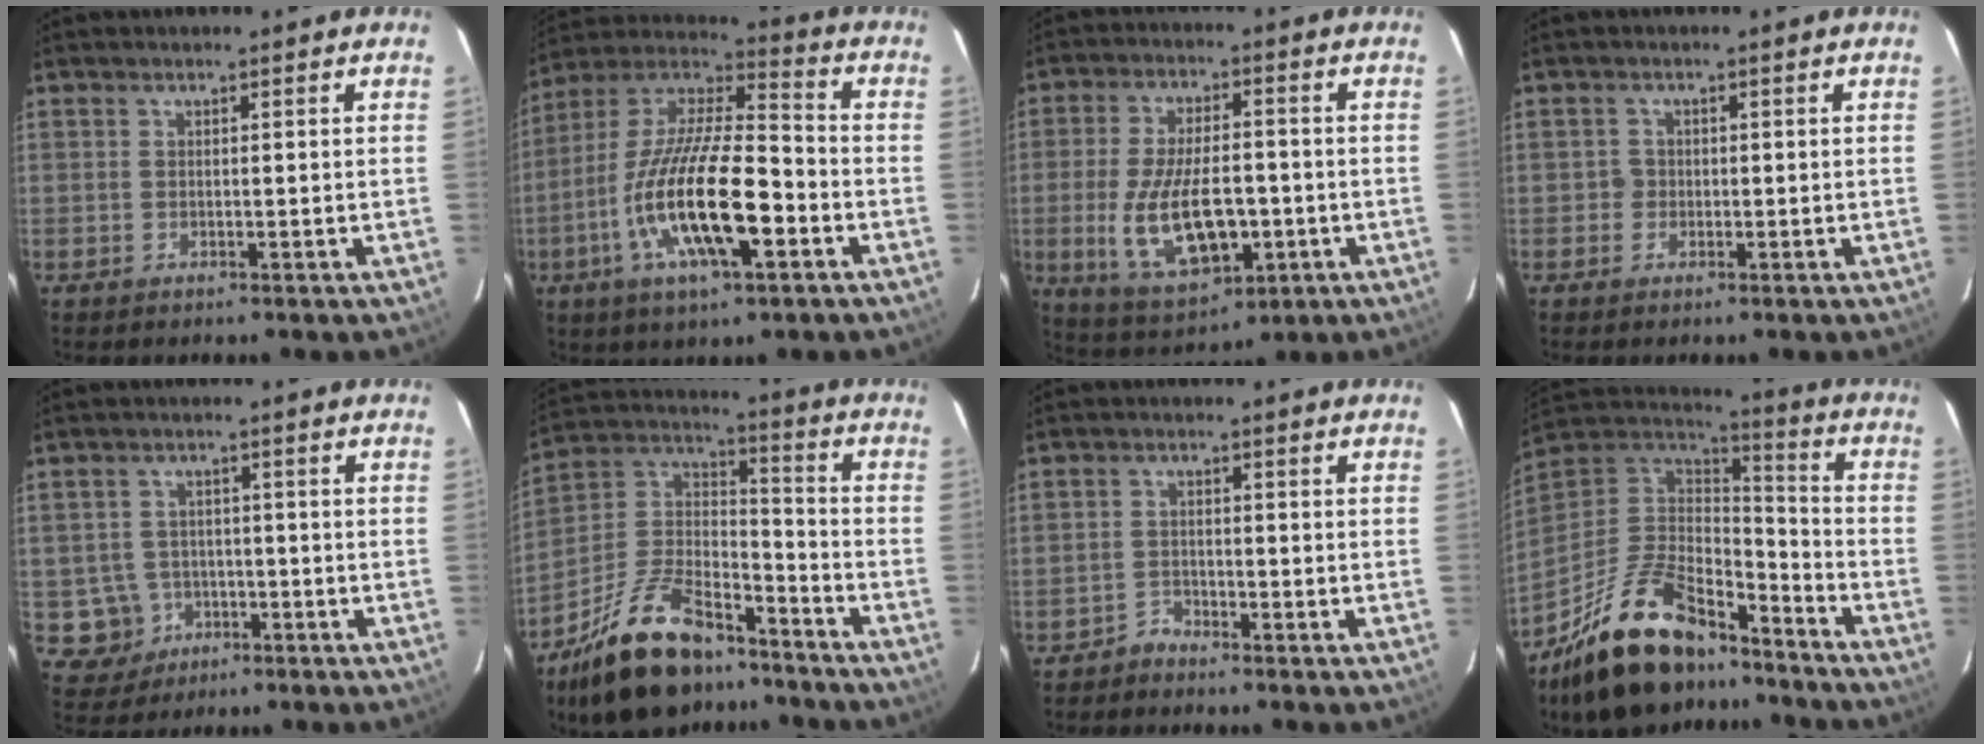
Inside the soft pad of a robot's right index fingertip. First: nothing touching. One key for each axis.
{"total": 20.3, "fx": -7.0, "fy": 6.0, "fz": 18.1, "tx": -0.351, "ty": -0.020, "tz": -0.134}
{"total": 15.8, "fx": -3.4, "fy": 7.4, "fz": 13.6, "tx": -0.274, "ty": -0.019, "tz": -0.042}
{"total": 1.6, "fx": -0.5, "fy": 1.5, "fz": -0.1, "tx": 0.003, "ty": 0.005, "tz": -0.009}
{"total": 6.3, "fx": -2.2, "fy": 5.9, "fz": 0.7, "tx": -0.031, "ty": 0.018, "tz": -0.021}
{"total": 21.3, "fx": -15.1, "fy": 9.3, "fz": 11.8, "tx": -0.241, "ty": 0.015, "tz": -0.256}
{"total": 2.1, "fx": -1.9, "fy": 0.7, "fz": -0.4, "tx": 0.007, "ty": 0.007, "tz": -0.038}
{"total": 24.6, "fx": -17.5, "fy": 10.3, "fz": 13.8, "tx": -0.284, "ty": 0.000, "tz": -0.286}